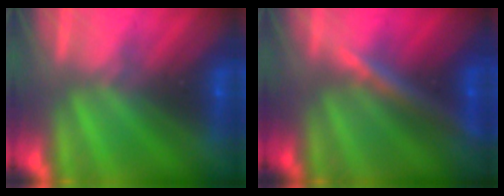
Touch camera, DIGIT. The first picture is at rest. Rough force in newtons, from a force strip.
{"total": 2.4}